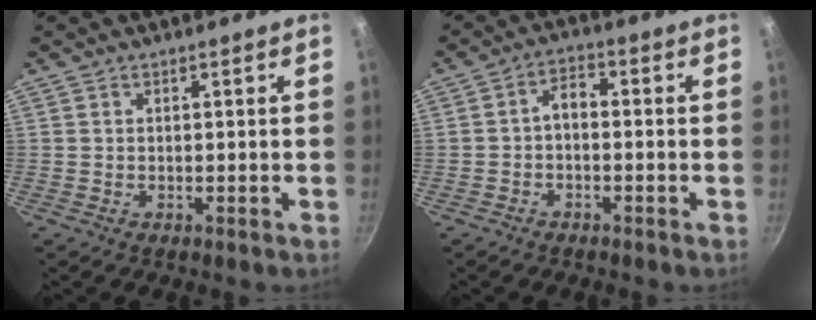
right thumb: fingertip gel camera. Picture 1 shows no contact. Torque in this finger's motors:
{"motor_torque": [0.46, 1.02, 0.62, 0.29, 0.01]}